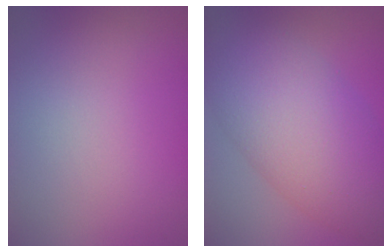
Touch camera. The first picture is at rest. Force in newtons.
{"total": 9.5, "press": 9.5, "slide": 0.2}